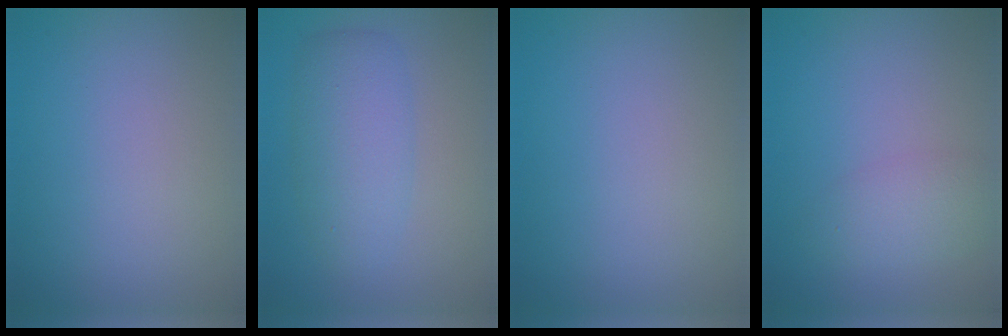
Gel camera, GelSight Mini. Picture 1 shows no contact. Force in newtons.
{"total": 4.3, "press": 4.3, "slide": 0.1}
{"total": 0.0}
{"total": 2.4, "press": 2.4, "slide": 0.1}